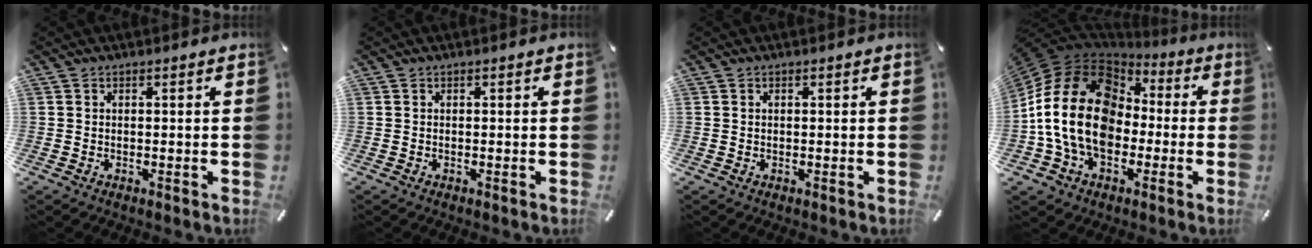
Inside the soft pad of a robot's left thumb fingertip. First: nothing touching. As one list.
[{"total": 0.0}, {"total": 0.0}, {"total": 20.3, "force": [-1.5, 15.8, 12.7], "torque": [-0.262, 0.018, -0.027]}]